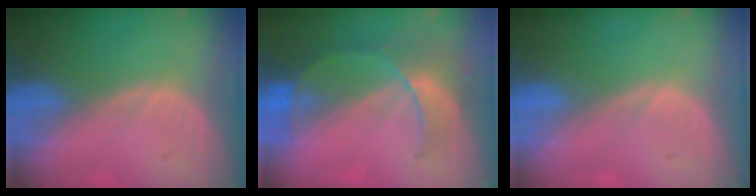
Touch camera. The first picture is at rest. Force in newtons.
{"total": 7.9, "press": 6.9, "slide": 3.9}
{"total": 0.0}